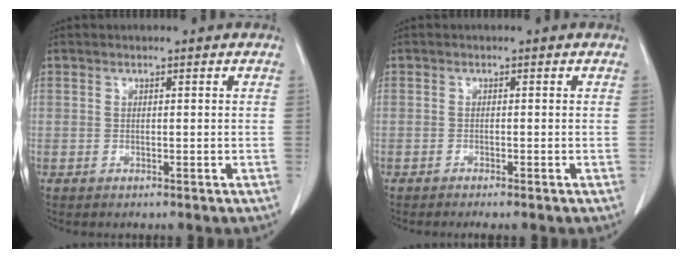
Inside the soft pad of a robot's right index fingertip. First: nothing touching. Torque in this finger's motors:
{"motor_torque": [0.10, -0.08, 0.02, 0.00]}